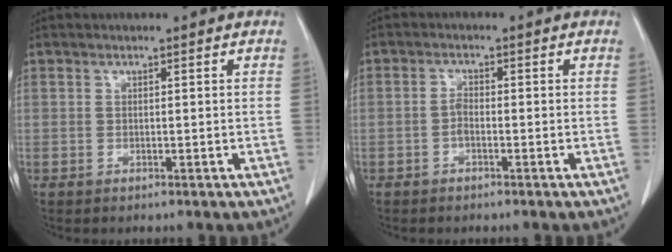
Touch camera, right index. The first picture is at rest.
{"total": 1.5, "force": [-0.6, 0.6, 1.2], "torque": [-0.024, 0.004, -0.013]}